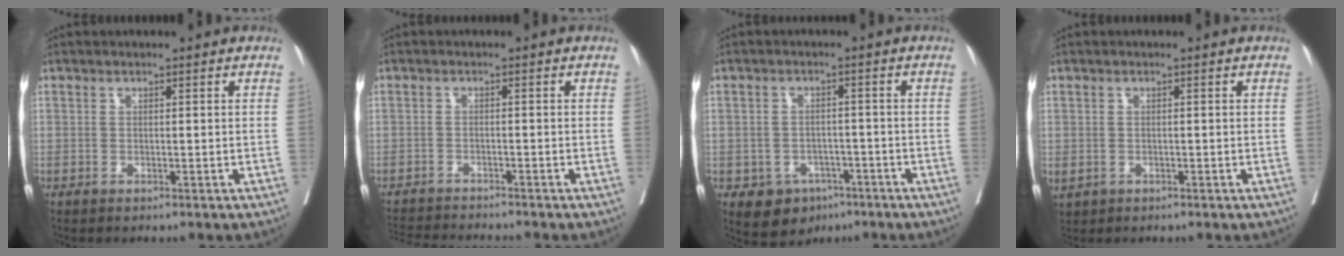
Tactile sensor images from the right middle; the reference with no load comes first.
{"total": 7.3, "force": [-7.1, -0.2, 1.9], "torque": [-0.028, -0.010, -0.114]}
{"total": 5.8, "force": [-3.3, 4.3, 1.9], "torque": [-0.026, 0.005, -0.040]}
{"total": 2.3, "force": [-0.9, 1.8, 1.1], "torque": [-0.030, -0.004, -0.006]}